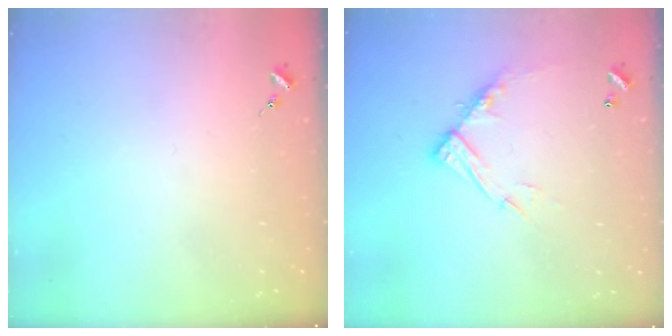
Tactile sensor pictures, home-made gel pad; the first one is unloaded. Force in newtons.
{"total": 12.8, "press": 12.8, "slide": 1.0}